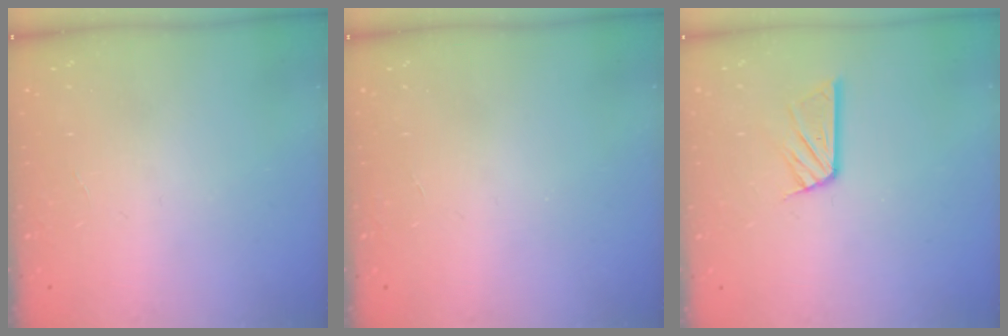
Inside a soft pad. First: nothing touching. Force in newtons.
{"total": 0.0}
{"total": 9.2, "press": 9.2, "slide": 0.8}